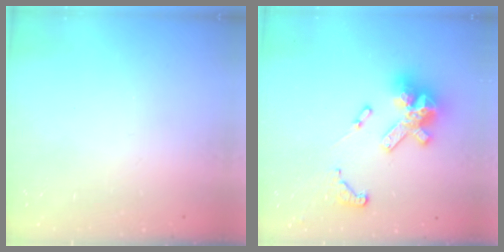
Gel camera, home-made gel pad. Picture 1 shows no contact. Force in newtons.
{"total": 17.1, "press": 17.0, "slide": 1.0}